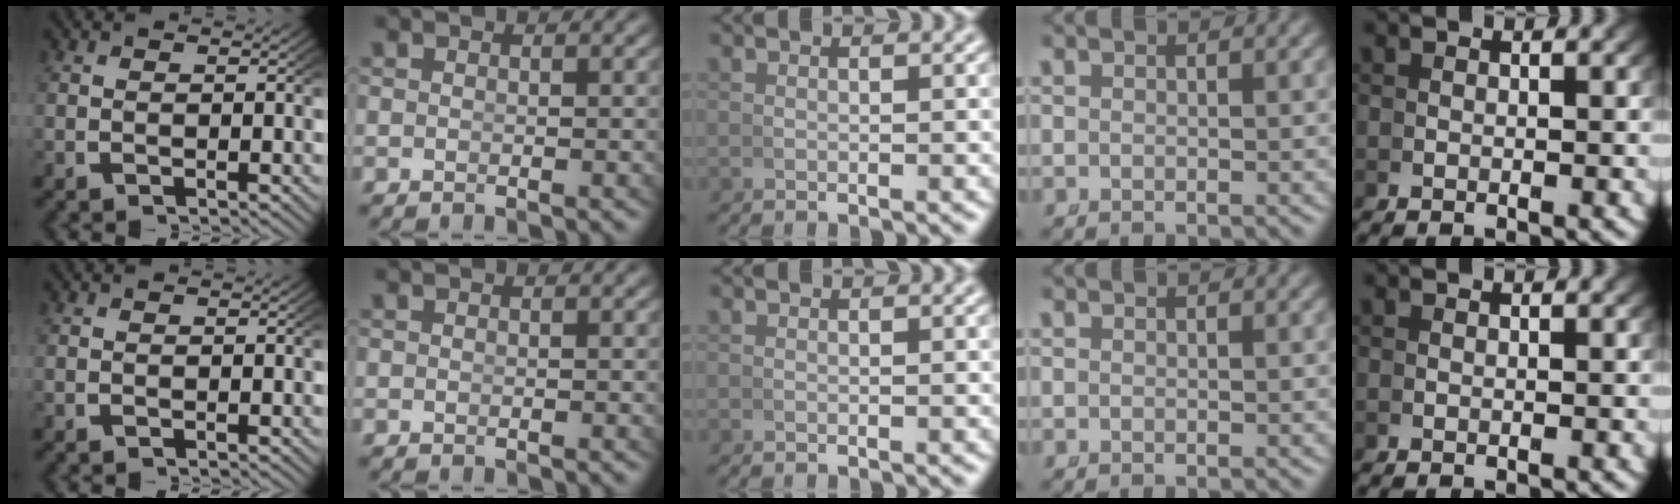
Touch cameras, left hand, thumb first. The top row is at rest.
{}